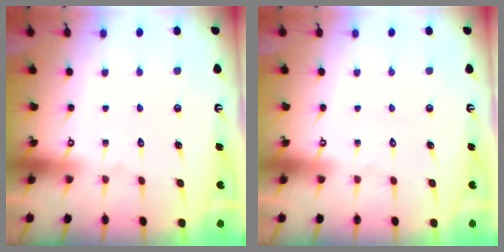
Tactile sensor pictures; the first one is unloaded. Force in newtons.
{"total": 0.0}